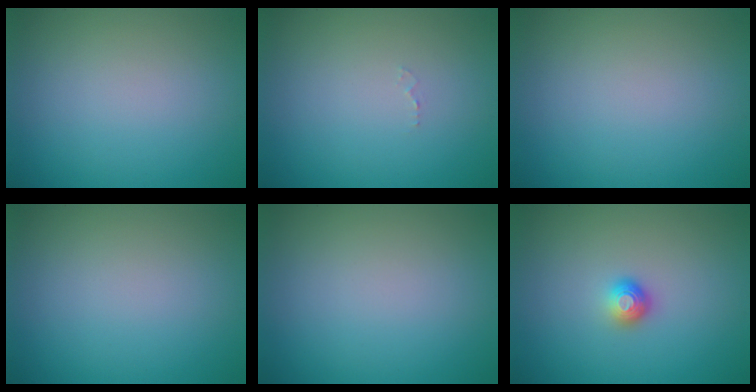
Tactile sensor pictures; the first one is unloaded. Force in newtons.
{"total": 0.5, "press": 0.5, "slide": 0.1}
{"total": 0.0}
{"total": 0.0}
{"total": 0.0}
{"total": 1.5, "press": 1.1, "slide": 1.0}